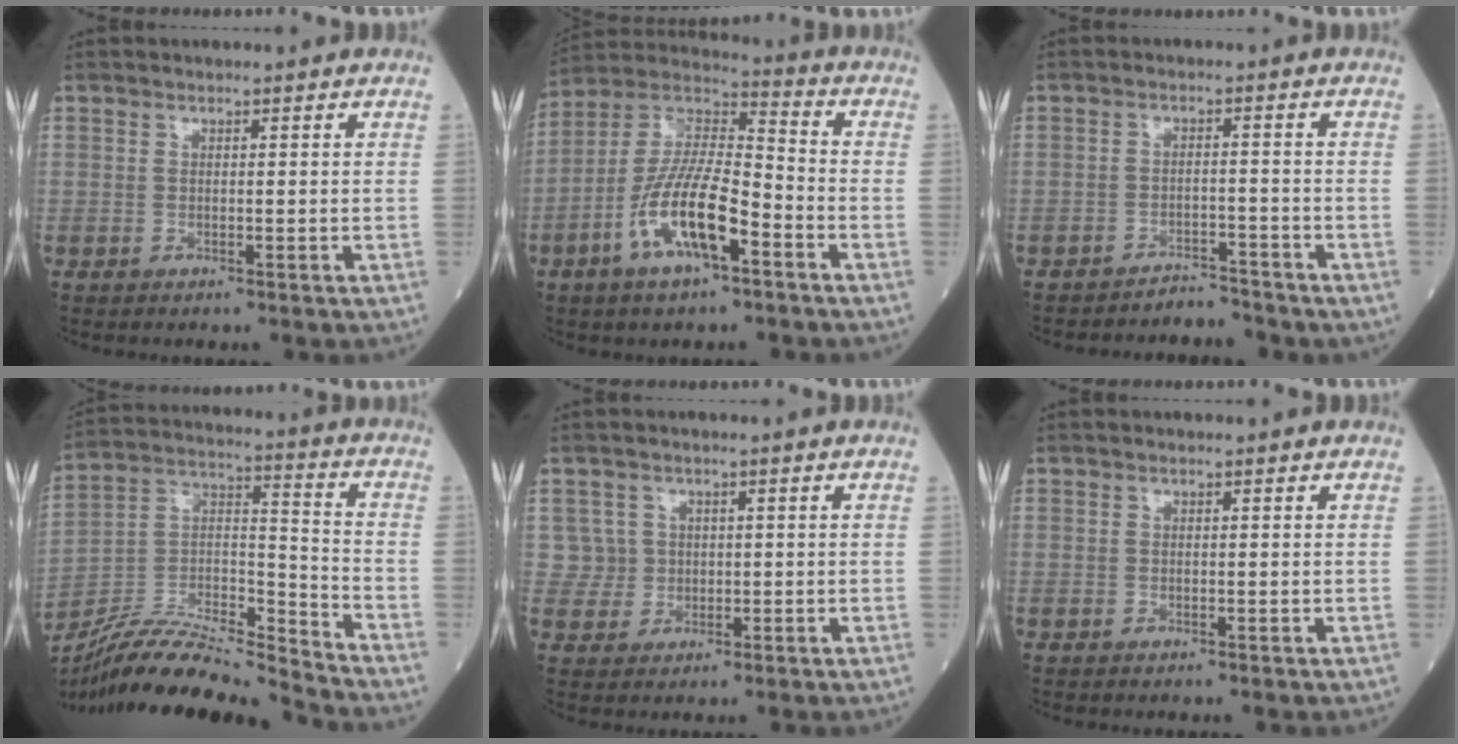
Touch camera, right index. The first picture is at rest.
{"total": 13.9, "force": [-5.8, 3.7, 12.1], "torque": [-0.241, 0.005, -0.110]}
{"total": 4.0, "force": [-3.9, 1.1, -0.6], "torque": [0.013, 0.003, -0.058]}
{"total": 19.2, "force": [-18.0, 0.2, 6.6], "torque": [-0.128, 0.018, -0.322]}
{"total": 3.0, "force": [0.6, 3.0, -0.3], "torque": [0.018, 0.007, 0.009]}
{"total": 0.0}